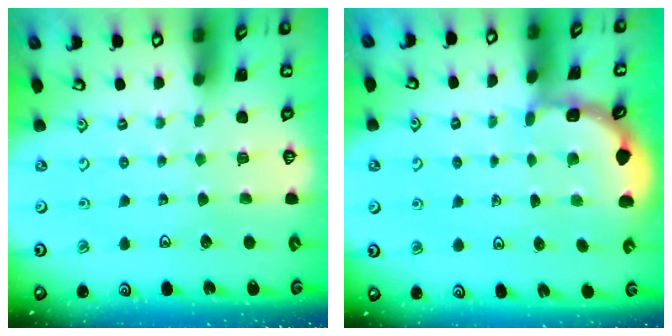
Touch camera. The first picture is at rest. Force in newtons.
{"total": 1.9, "press": 1.9, "slide": 0.2}